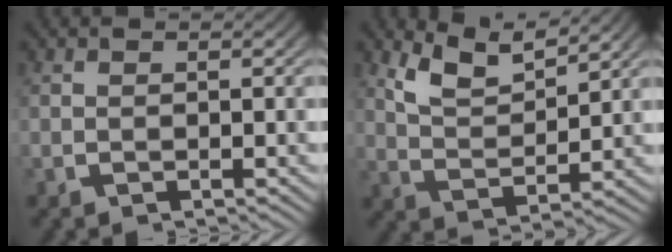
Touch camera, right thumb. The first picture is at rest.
{"total": 5.2, "force": [3.5, 2.1, 3.2], "torque": [-0.061, -0.007, 0.068]}